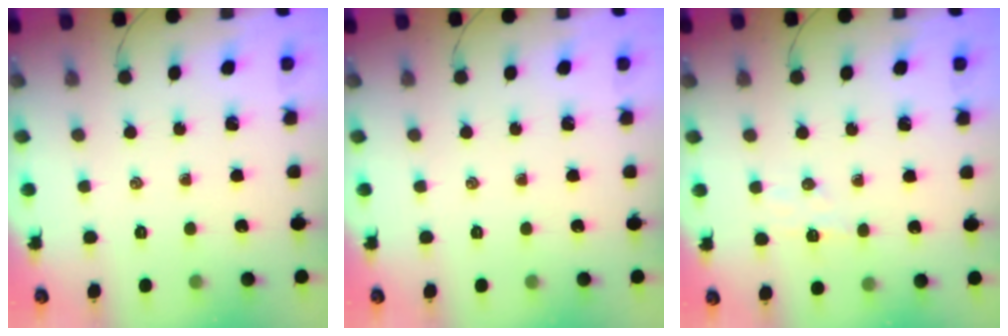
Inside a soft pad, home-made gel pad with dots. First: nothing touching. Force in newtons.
{"total": 0.0}
{"total": 5.9, "press": 5.8, "slide": 1.2}